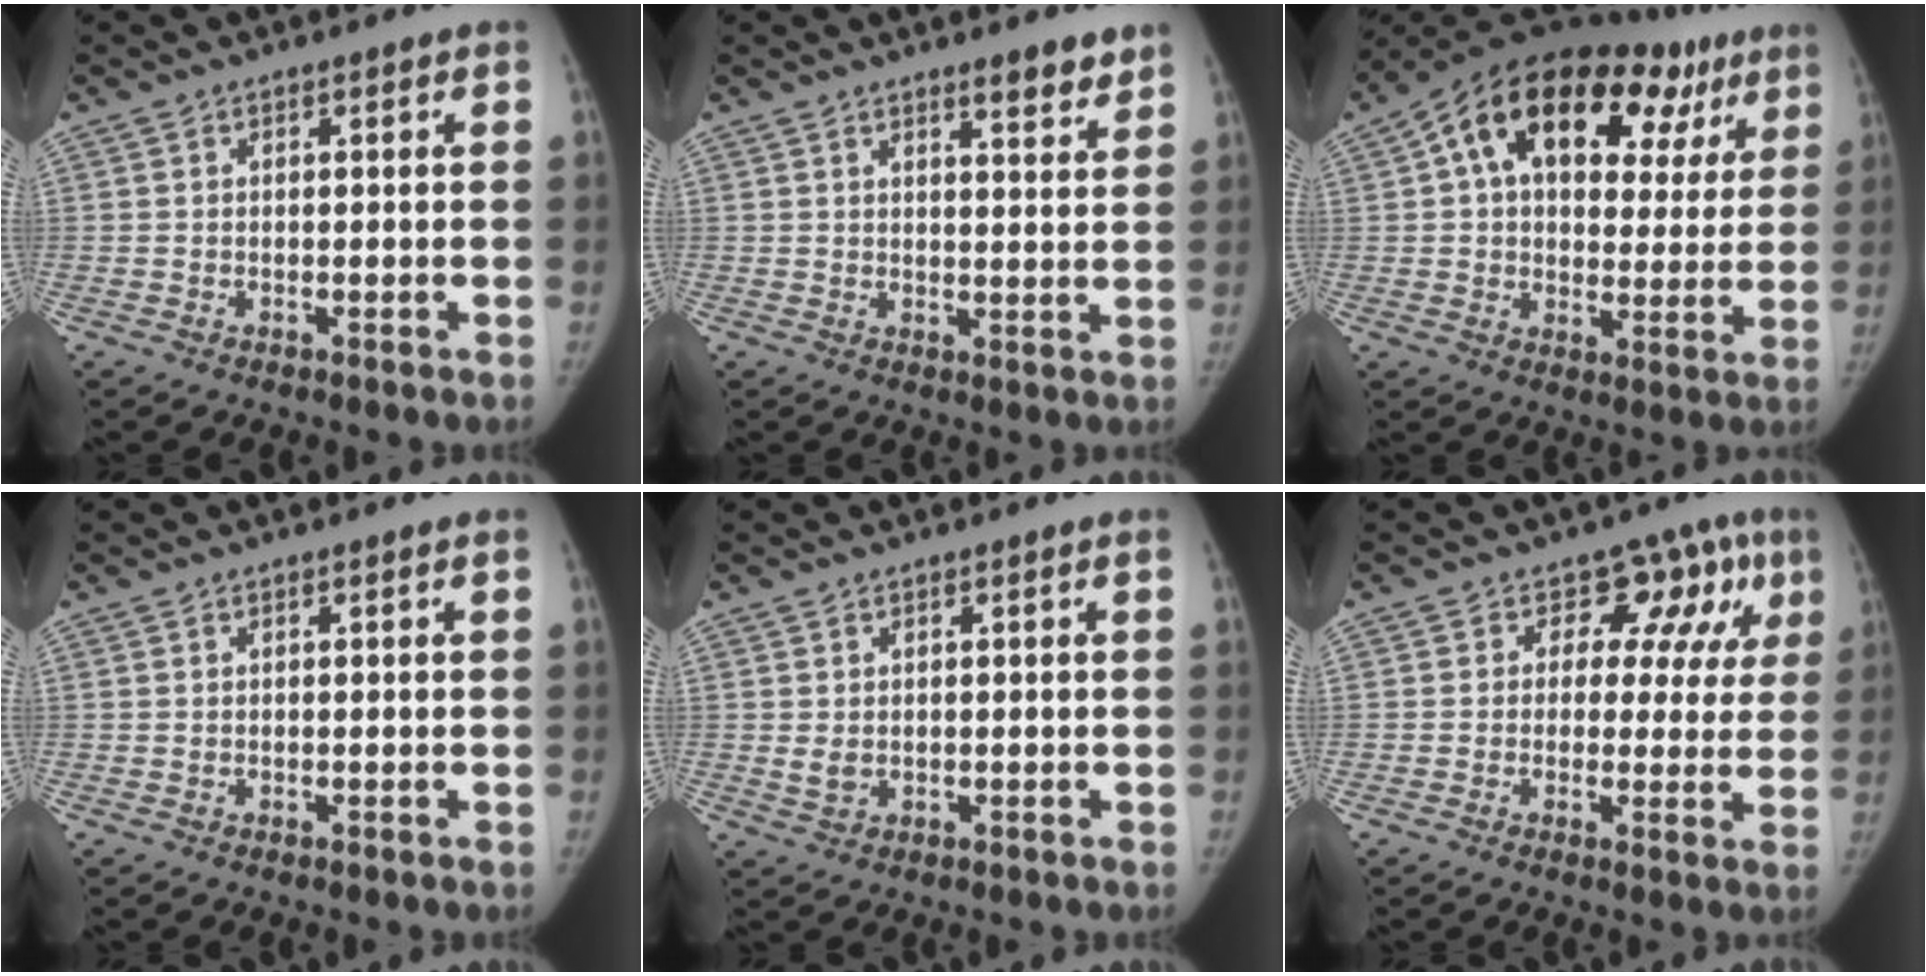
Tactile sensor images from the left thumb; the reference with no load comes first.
{"total": 4.3, "force": [3.4, 1.1, 2.3], "torque": [-0.018, -0.026, 0.047]}
{"total": 26.1, "force": [10.7, 15.2, 18.2], "torque": [-0.243, 0.048, 0.163]}
{"total": 0.0}
{"total": 2.0, "force": [0.1, 1.5, 1.2], "torque": [-0.015, -0.004, 0.007]}
{"total": 10.0, "force": [4.3, 7.7, 4.6], "torque": [0.013, 0.000, 0.044]}